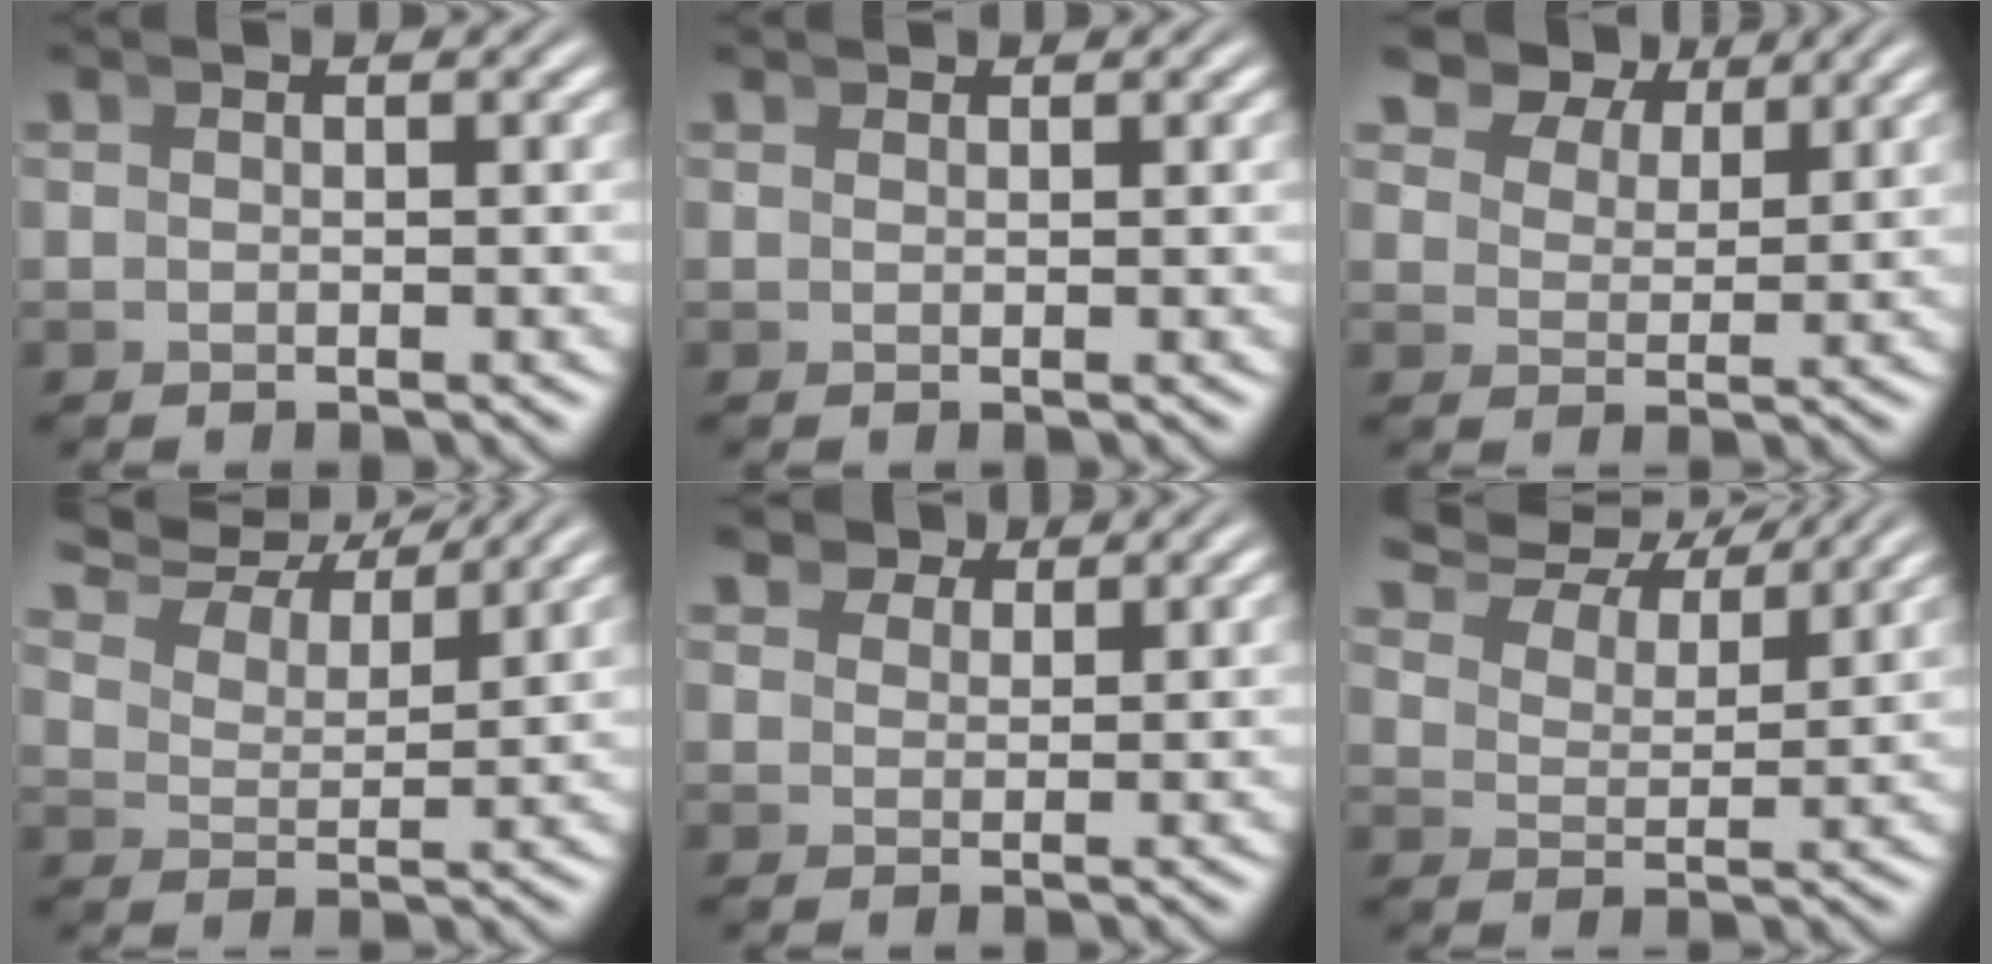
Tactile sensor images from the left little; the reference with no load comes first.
{"total": 0.8, "force": [0.8, -0.1, 0.0], "torque": [0.008, 0.003, 0.016]}
{"total": 6.2, "force": [4.7, 3.1, 2.6], "torque": [-0.039, 0.015, 0.070]}
{"total": 6.9, "force": [5.6, 2.8, 2.7], "torque": [-0.054, 0.026, 0.077]}
{"total": 2.5, "force": [2.2, 1.0, 0.6], "torque": [-0.004, 0.003, 0.037]}
{"total": 6.6, "force": [5.4, 2.8, 2.6], "torque": [-0.051, 0.023, 0.074]}